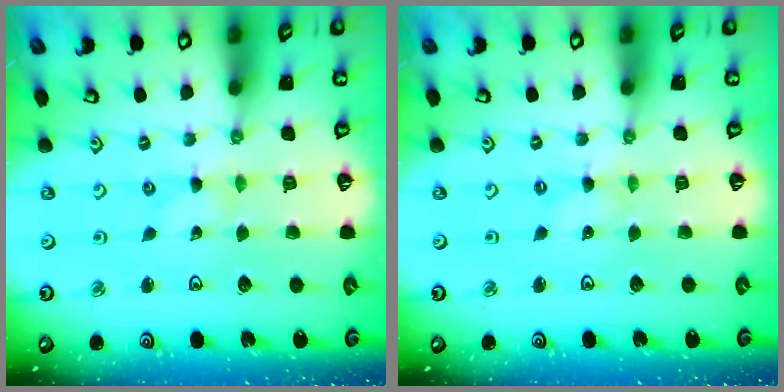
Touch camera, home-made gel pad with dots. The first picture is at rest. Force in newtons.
{"total": 0.0}